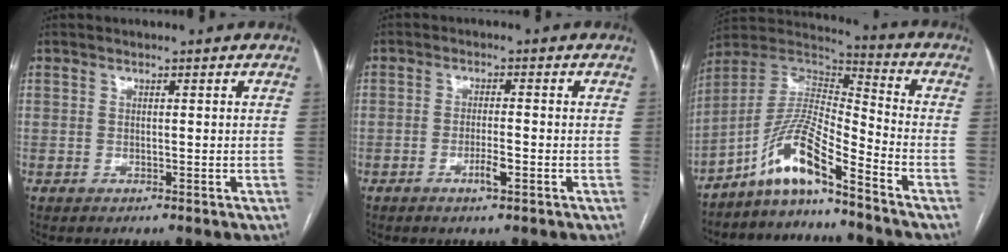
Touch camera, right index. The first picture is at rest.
{"total": 2.8, "force": [-1.3, 0.3, 2.5], "torque": [-0.046, -0.001, -0.023]}
{"total": 10.9, "force": [-7.9, 0.8, 7.4], "torque": [-0.154, 0.018, -0.149]}